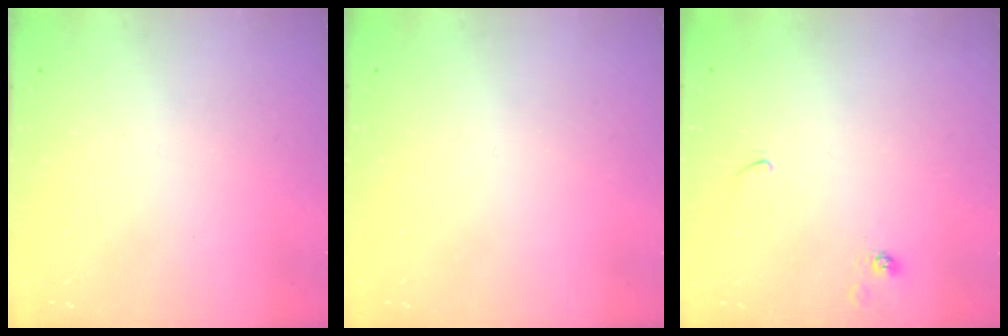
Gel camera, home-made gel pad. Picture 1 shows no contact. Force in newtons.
{"total": 0.0}
{"total": 4.1, "press": 4.1, "slide": 0.4}